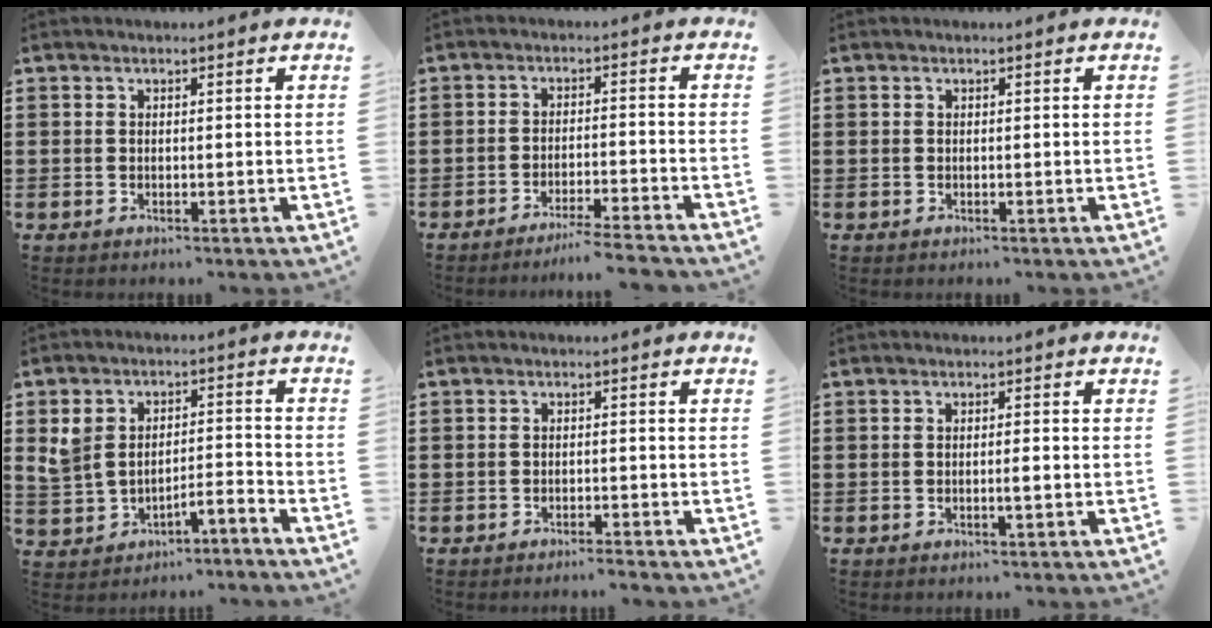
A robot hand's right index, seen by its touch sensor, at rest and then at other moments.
{"total": 3.9, "force": [-3.7, -0.6, 1.3], "torque": [-0.022, -0.007, -0.074]}
{"total": 0.0}
{"total": 3.7, "force": [-2.2, 1.9, 2.2], "torque": [-0.062, 0.005, -0.051]}
{"total": 1.2, "force": [-1.1, -0.1, 0.4], "torque": [-0.008, 0.002, -0.022]}
{"total": 1.5, "force": [-0.4, -0.1, 1.5], "torque": [-0.024, -0.004, -0.007]}